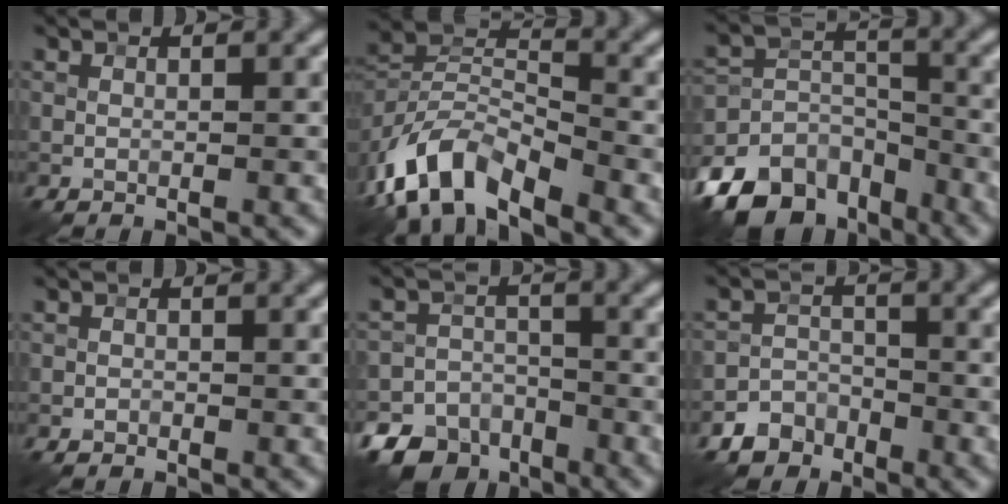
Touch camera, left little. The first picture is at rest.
{"total": 8.9, "force": [-6.0, 3.8, 5.3], "torque": [-0.101, 0.002, -0.127]}
{"total": 10.9, "force": [-7.7, 6.3, 4.2], "torque": [-0.075, 0.000, -0.137]}
{"total": 0.6, "force": [-0.5, 0.2, 0.0], "torque": [0.001, 0.001, -0.011]}
{"total": 9.2, "force": [-6.9, 6.0, 1.7], "torque": [-0.017, -0.025, -0.111]}
{"total": 3.3, "force": [-2.5, 2.1, 0.4], "torque": [0.001, 0.003, -0.050]}